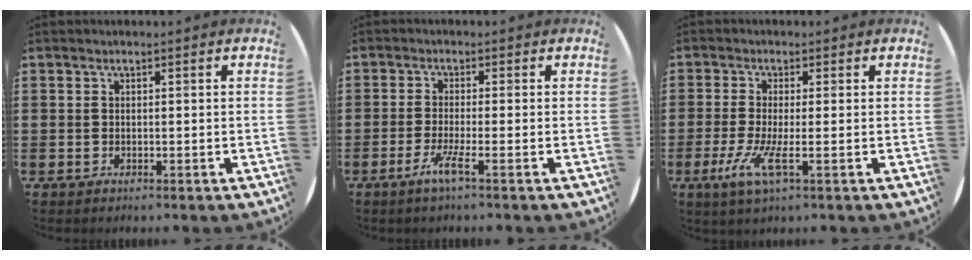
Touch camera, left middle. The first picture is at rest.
{"total": 3.5, "force": [-1.6, -0.1, 3.1], "torque": [-0.069, -0.013, -0.033]}
{"total": 4.4, "force": [-0.9, 0.1, 4.3], "torque": [-0.099, -0.018, -0.022]}